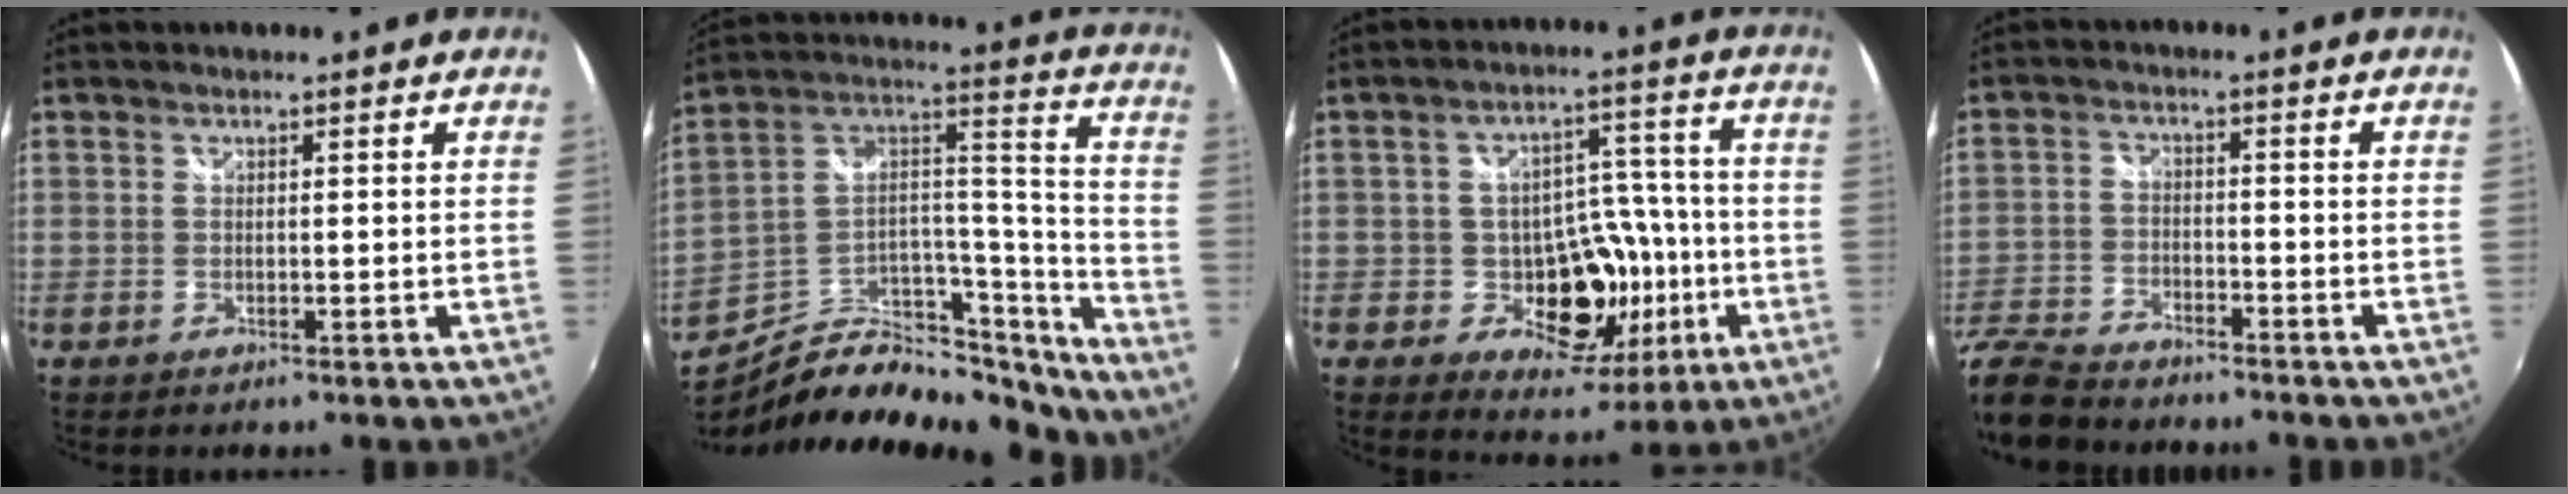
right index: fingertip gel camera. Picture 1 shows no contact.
{"total": 22.3, "force": [-19.7, 7.5, 7.2], "torque": [-0.104, 0.056, -0.317]}
{"total": 13.2, "force": [-3.6, 9.9, 8.0], "torque": [-0.130, 0.017, -0.037]}
{"total": 13.4, "force": [-11.1, 5.3, 5.4], "torque": [-0.152, -0.022, -0.213]}